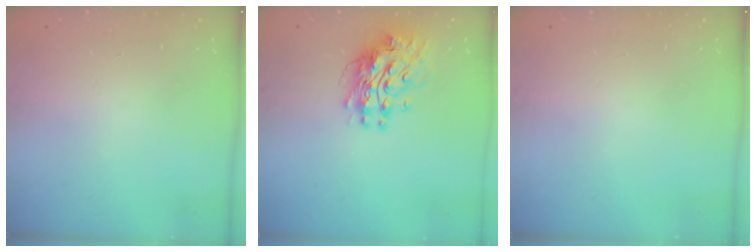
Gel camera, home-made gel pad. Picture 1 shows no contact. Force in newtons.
{"total": 11.2, "press": 11.2, "slide": 0.9}
{"total": 0.0}